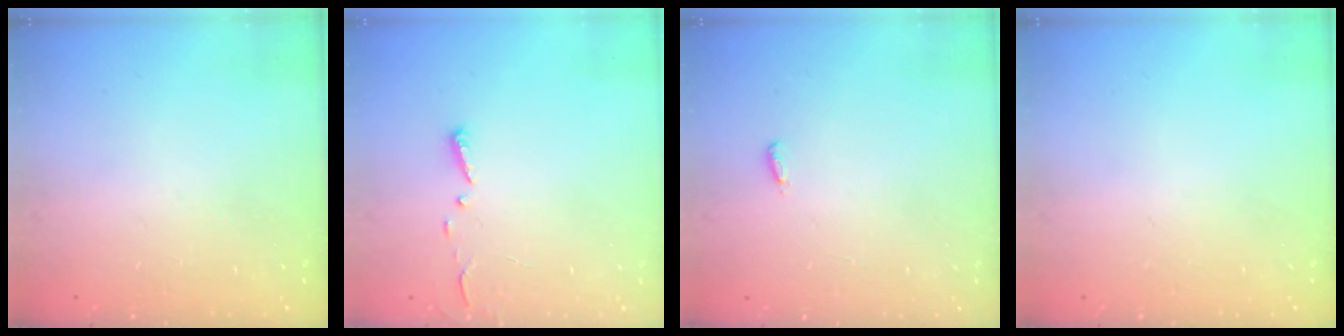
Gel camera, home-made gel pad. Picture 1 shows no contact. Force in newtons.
{"total": 3.0, "press": 2.9, "slide": 0.3}
{"total": 2.9, "press": 2.8, "slide": 0.9}
{"total": 0.0}